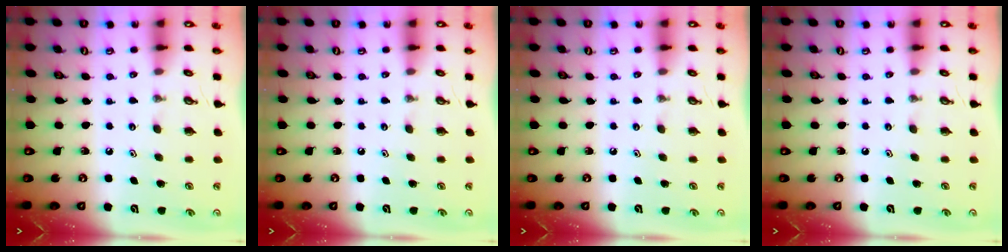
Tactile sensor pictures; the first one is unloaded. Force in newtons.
{"total": 0.0}
{"total": 0.0}
{"total": 0.0}